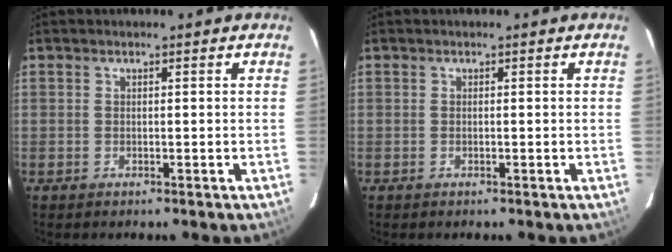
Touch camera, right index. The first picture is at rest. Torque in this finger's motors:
{"motor_torque": [0.03, -0.01, 0.03, 0.00]}